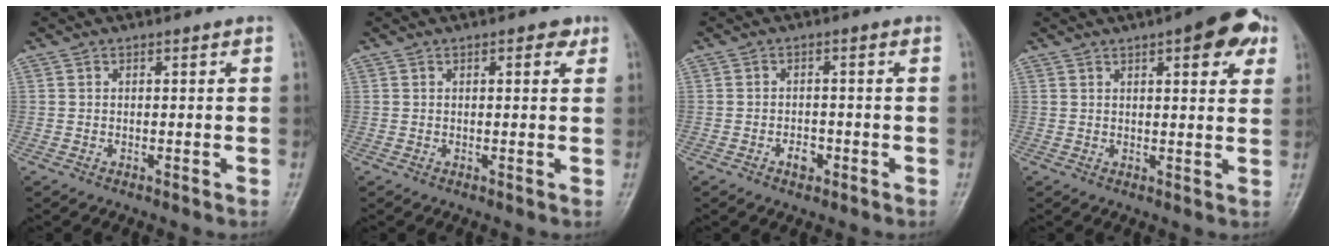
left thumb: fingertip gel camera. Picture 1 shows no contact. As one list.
[{"total": 2.2, "force": [1.1, 1.0, 1.6], "torque": [-0.013, -0.001, 0.010]}, {"total": 2.6, "force": [-1.3, 1.7, 1.5], "torque": [-0.018, 0.009, -0.020]}, {"total": 9.8, "force": [4.8, 3.4, 7.9], "torque": [-0.073, -0.008, 0.053]}]